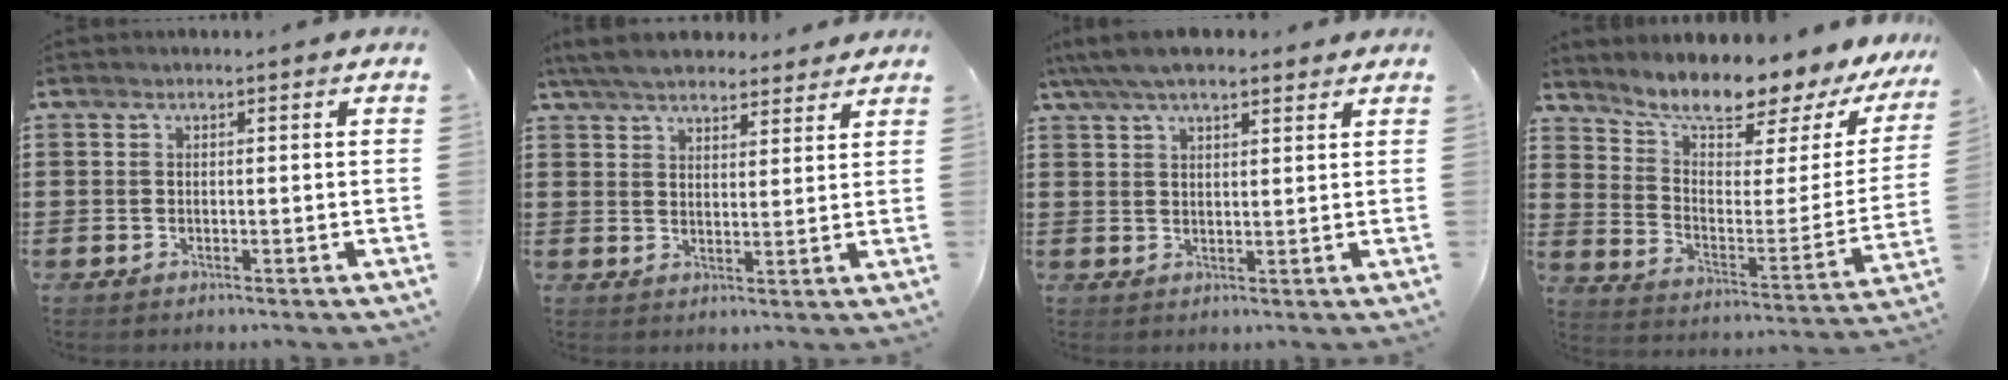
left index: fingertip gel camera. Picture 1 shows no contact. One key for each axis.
{"total": 6.2, "fx": 5.6, "fy": 1.7, "fz": 1.8, "tx": -0.055, "ty": -0.010, "tz": 0.106}
{"total": 5.9, "fx": 4.7, "fy": 2.0, "fz": 3.0, "tx": -0.071, "ty": 0.000, "tz": 0.087}
{"total": 8.2, "fx": 7.5, "fy": 1.3, "fz": 3.2, "tx": -0.077, "ty": -0.068, "tz": 0.120}